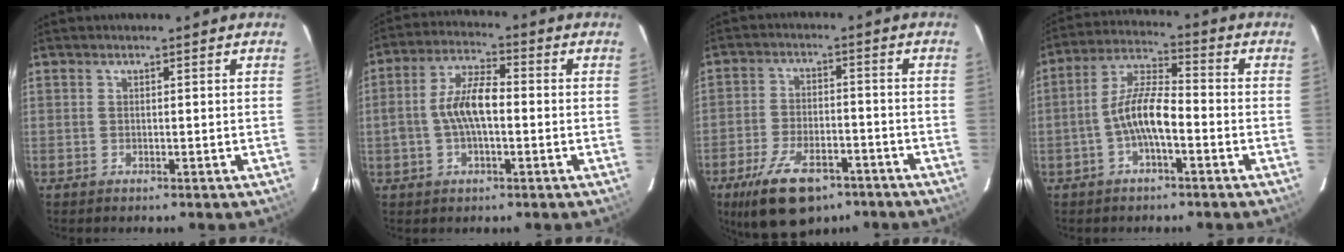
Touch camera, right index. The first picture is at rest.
{"total": 8.4, "force": [-0.9, 3.6, 7.6], "torque": [-0.149, 0.015, -0.017]}
{"total": 14.1, "force": [-9.1, 6.7, 8.5], "torque": [-0.184, -0.015, -0.149]}
{"total": 8.3, "force": [-2.8, 2.3, 7.5], "torque": [-0.159, 0.015, -0.055]}